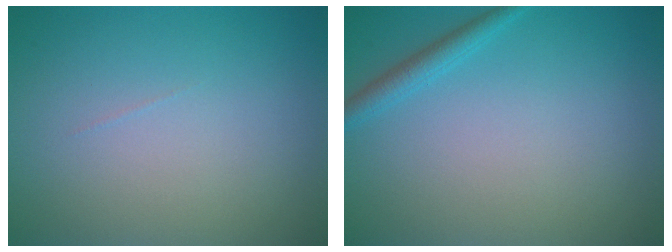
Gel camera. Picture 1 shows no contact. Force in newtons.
{"total": 1.6, "press": 1.6, "slide": 0.1}